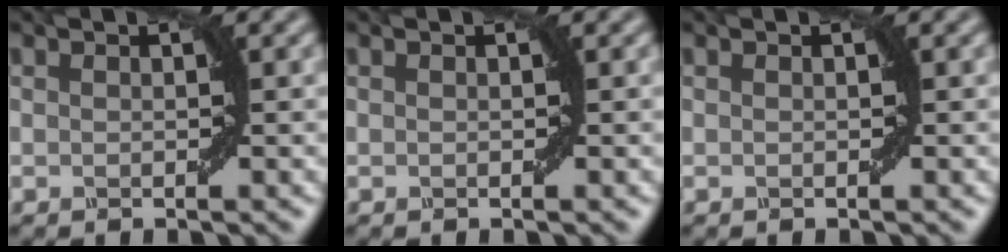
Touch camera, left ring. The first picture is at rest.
{"total": 0.0}
{"total": 0.0}